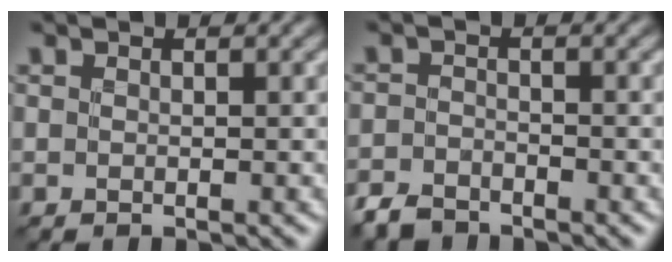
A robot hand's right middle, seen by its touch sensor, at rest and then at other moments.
{"total": 2.6, "force": [-2.4, 1.0, 0.6], "torque": [-0.010, -0.004, -0.054]}